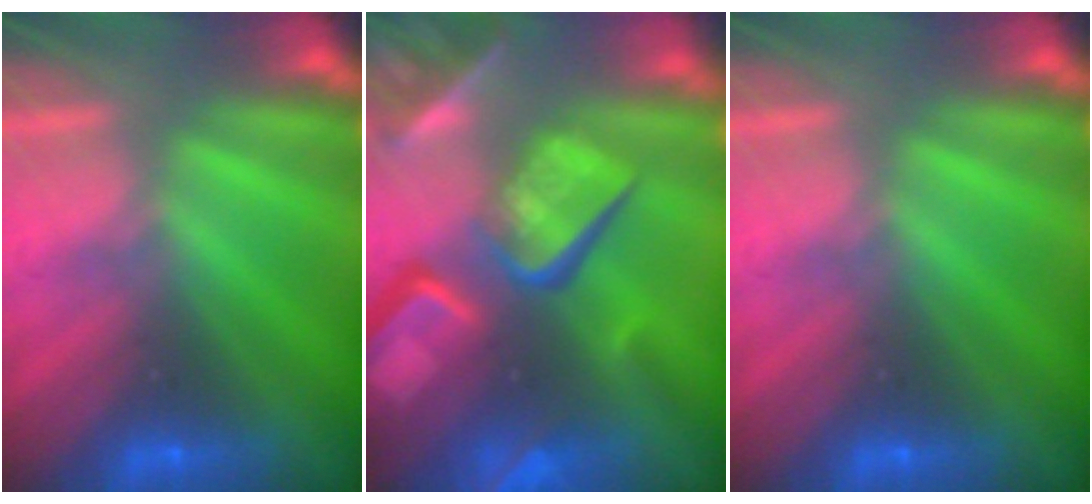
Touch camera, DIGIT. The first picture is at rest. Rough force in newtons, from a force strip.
{"total": 7.9}
{"total": 0.0}